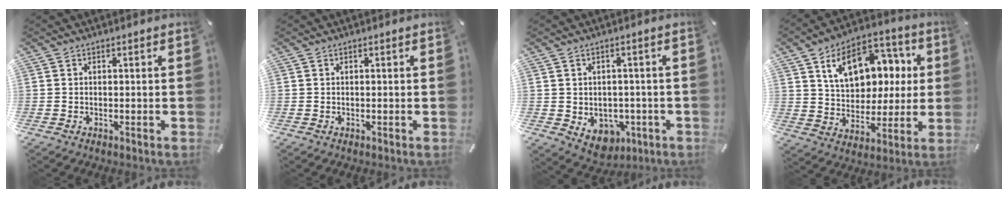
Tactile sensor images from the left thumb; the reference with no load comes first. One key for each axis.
{"total": 0.0}
{"total": 5.7, "fx": -1.0, "fy": 5.1, "fz": 2.5, "tx": -0.038, "ty": 0.006, "tz": -0.015}
{"total": 14.6, "fx": 5.6, "fy": 11.2, "fz": 7.5, "tx": -0.123, "ty": -0.015, "tz": 0.106}